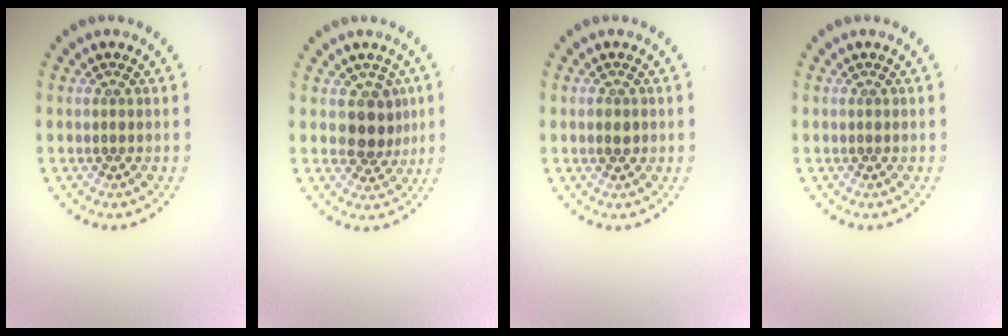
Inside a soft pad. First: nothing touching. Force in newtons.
{"total": 2.9, "press": 2.5, "slide": 1.3}
{"total": 1.2, "press": 1.2, "slide": 0.2}
{"total": 0.0}